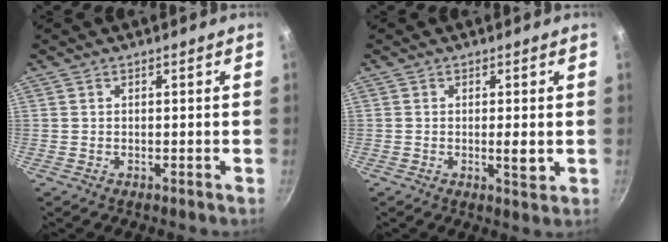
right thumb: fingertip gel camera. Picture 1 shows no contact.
{"total": 3.0, "force": [-0.2, 0.7, 2.9], "torque": [-0.055, -0.007, -0.004]}